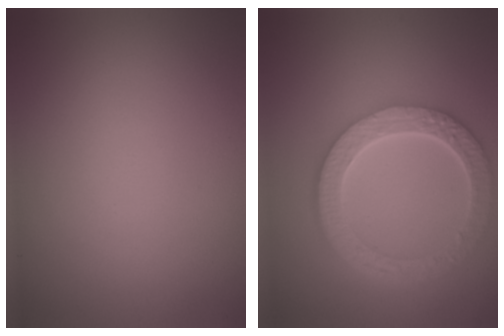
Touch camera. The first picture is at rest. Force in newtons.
{"total": 6.0, "press": 4.5, "slide": 4.0}